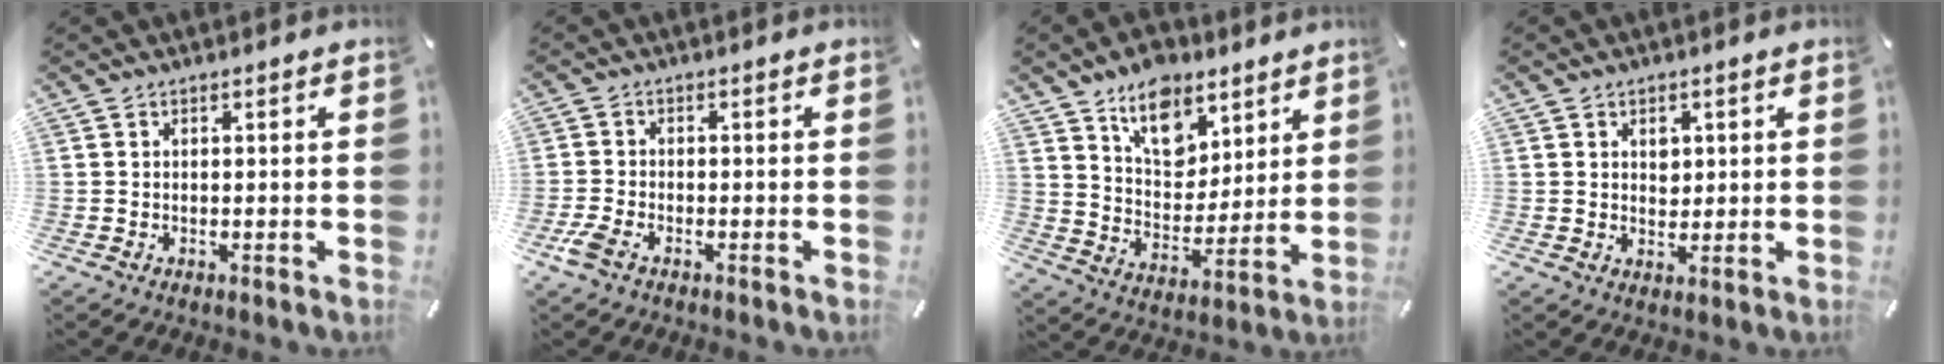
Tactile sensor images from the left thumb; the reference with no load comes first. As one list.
[{"total": 3.7, "force": [-2.3, 1.6, 2.3], "torque": [-0.064, 0.000, -0.049]}, {"total": 13.0, "force": [8.3, 8.7, 5.0], "torque": [-0.072, -0.055, 0.153]}, {"total": 3.2, "force": [0.9, 2.8, 1.3], "torque": [0.001, -0.008, 0.009]}]